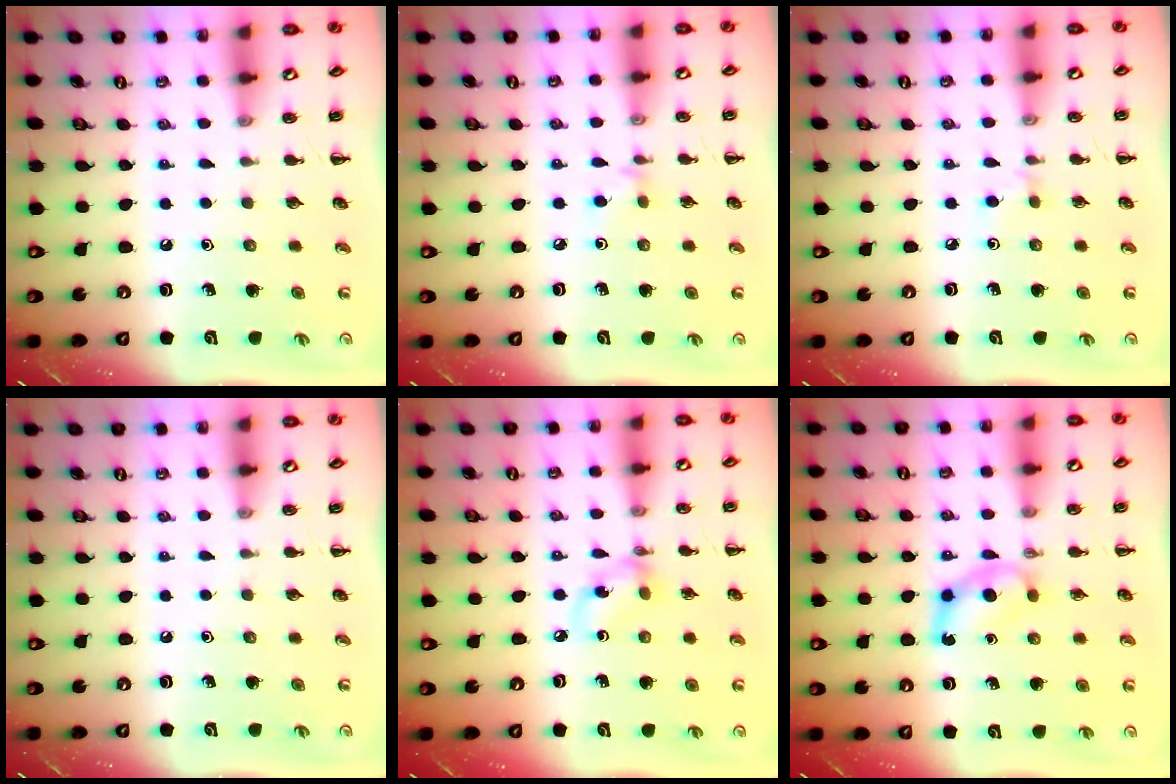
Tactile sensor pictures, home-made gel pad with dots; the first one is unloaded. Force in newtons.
{"total": 2.8, "press": 2.5, "slide": 1.1}
{"total": 2.8, "press": 2.6, "slide": 1.1}
{"total": 0.0}
{"total": 5.6, "press": 5.6, "slide": 0.5}
{"total": 5.6, "press": 5.4, "slide": 1.5}